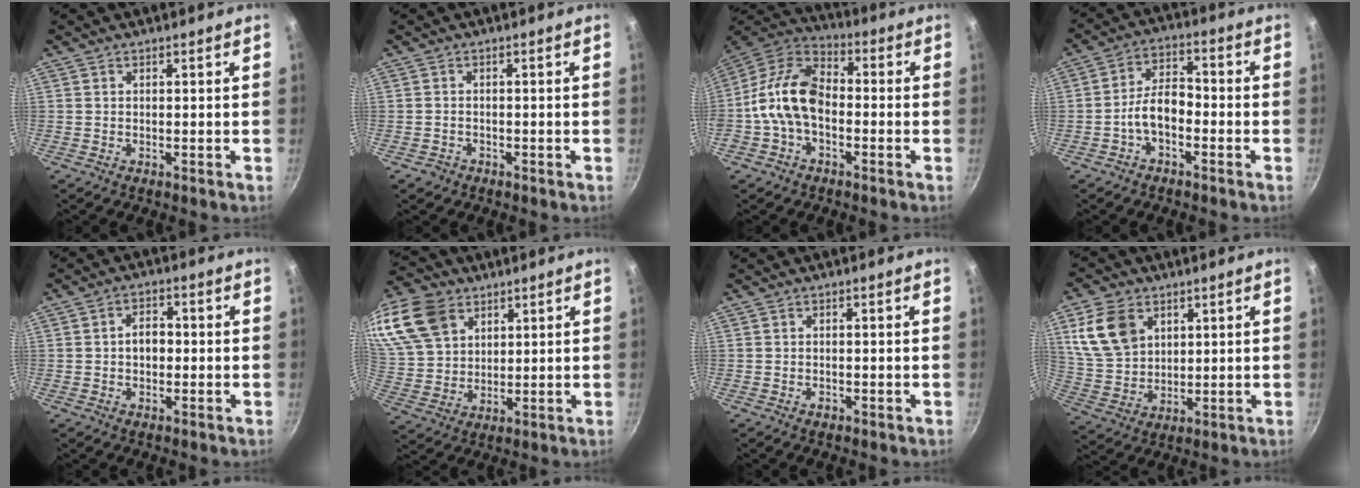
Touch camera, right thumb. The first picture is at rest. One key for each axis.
{"total": 1.5, "fx": -0.9, "fy": 1.2, "fz": 0.3, "tx": -0.007, "ty": 0.013, "tz": -0.008}
{"total": 13.2, "fx": -2.1, "fy": 8.5, "fz": 9.9, "tx": -0.171, "ty": 0.044, "tz": -0.060}
{"total": 6.8, "fx": -2.7, "fy": 3.7, "fz": 5.1, "tx": -0.081, "ty": 0.038, "tz": -0.054}
{"total": 4.0, "fx": -0.3, "fy": 2.9, "fz": 2.8, "tx": -0.021, "ty": 0.013, "tz": -0.005}
{"total": 19.0, "fx": 9.6, "fy": 13.2, "fz": 9.6, "tx": -0.208, "ty": 0.001, "tz": 0.193}
{"total": 0.8, "fx": -0.4, "fy": 0.5, "fz": 0.4, "tx": -0.009, "ty": 0.002, "tz": -0.006}
{"total": 11.8, "fx": 4.7, "fy": 8.4, "fz": 6.9, "tx": -0.118, "ty": -0.013, "tz": 0.105}